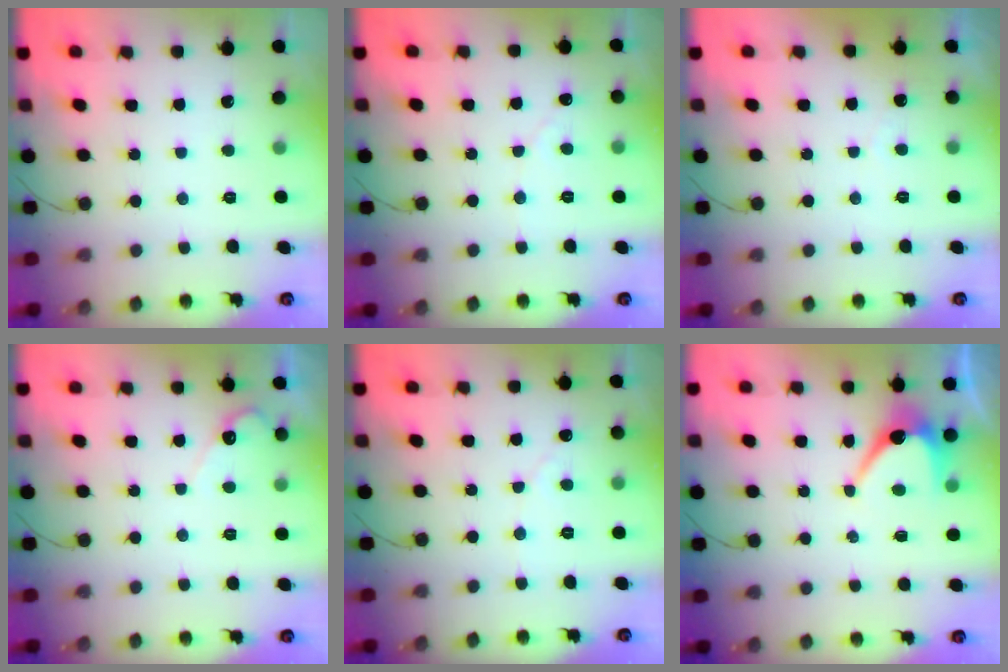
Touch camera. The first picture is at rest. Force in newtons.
{"total": 3.0, "press": 2.9, "slide": 0.3}
{"total": 1.8, "press": 1.8, "slide": 0.1}
{"total": 3.6, "press": 3.6, "slide": 0.3}
{"total": 3.0, "press": 2.9, "slide": 0.3}
{"total": 6.5, "press": 6.4, "slide": 0.9}